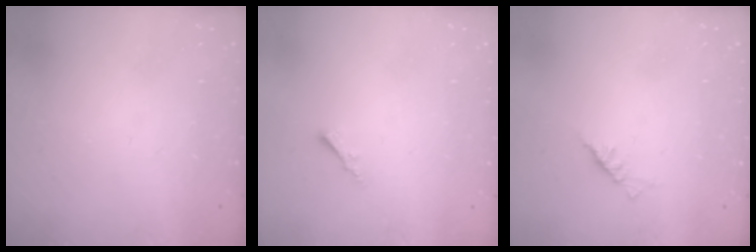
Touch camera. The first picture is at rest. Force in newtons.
{"total": 1.8, "press": 1.7, "slide": 0.3}
{"total": 2.3, "press": 2.2, "slide": 0.5}